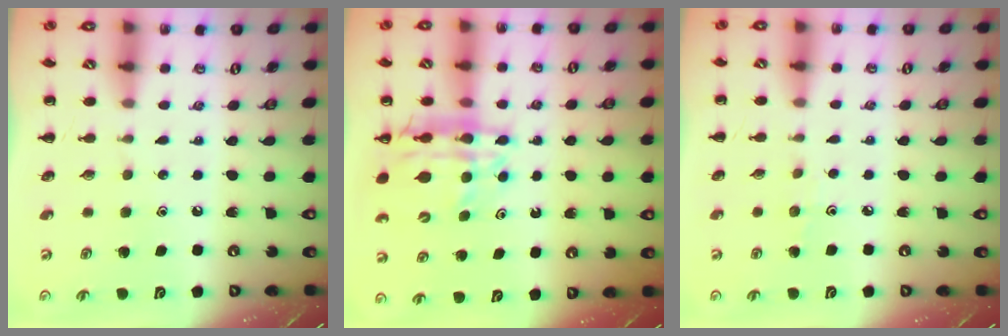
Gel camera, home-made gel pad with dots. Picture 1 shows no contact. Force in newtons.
{"total": 15.0, "press": 14.4, "slide": 4.2}
{"total": 2.9, "press": 2.7, "slide": 1.2}